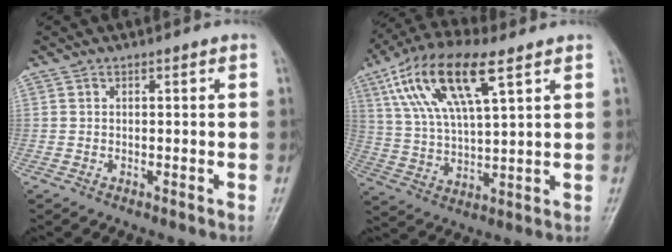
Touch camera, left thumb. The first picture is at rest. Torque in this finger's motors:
{"motor_torque": [1.56, 0.88, 1.40, -1.37, 0.58]}